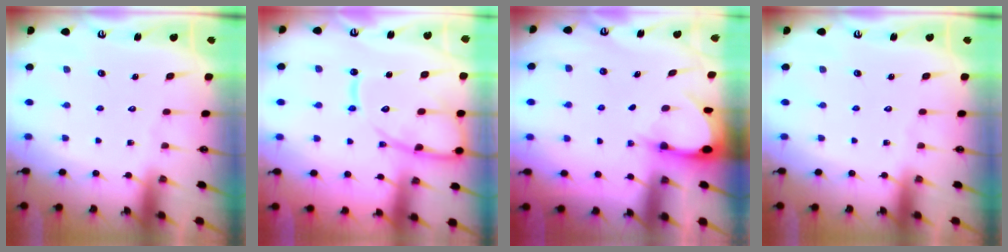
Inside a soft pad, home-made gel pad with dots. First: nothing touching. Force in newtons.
{"total": 17.0, "press": 16.9, "slide": 1.7}
{"total": 3.0, "press": 2.9, "slide": 0.2}
{"total": 0.0}